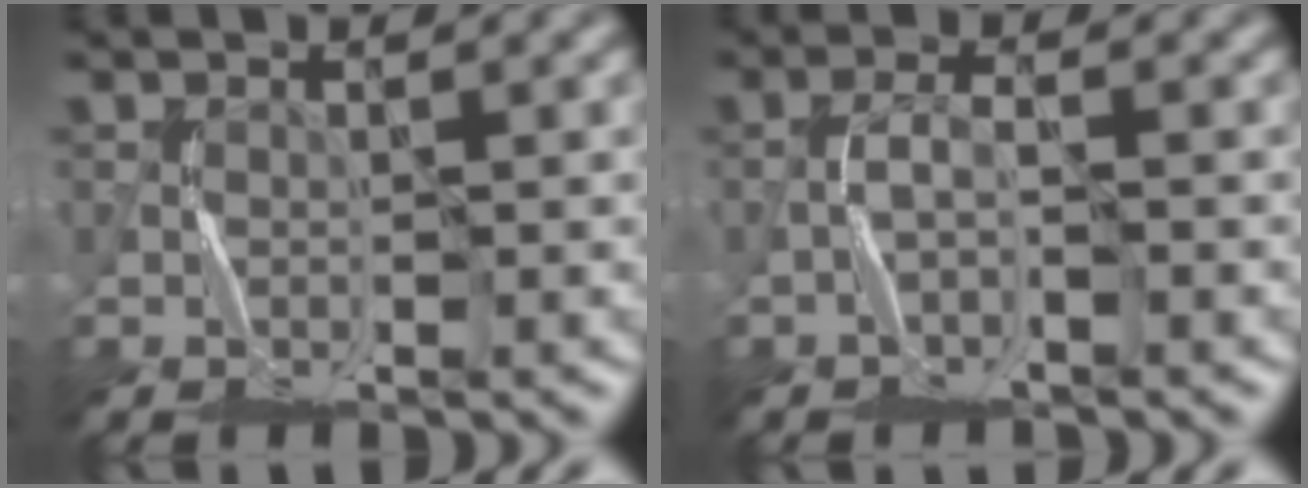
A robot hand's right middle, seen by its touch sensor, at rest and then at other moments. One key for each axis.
{"total": 1.4, "fx": -1.1, "fy": 0.2, "fz": 0.8, "tx": -0.020, "ty": 0.008, "tz": -0.024}